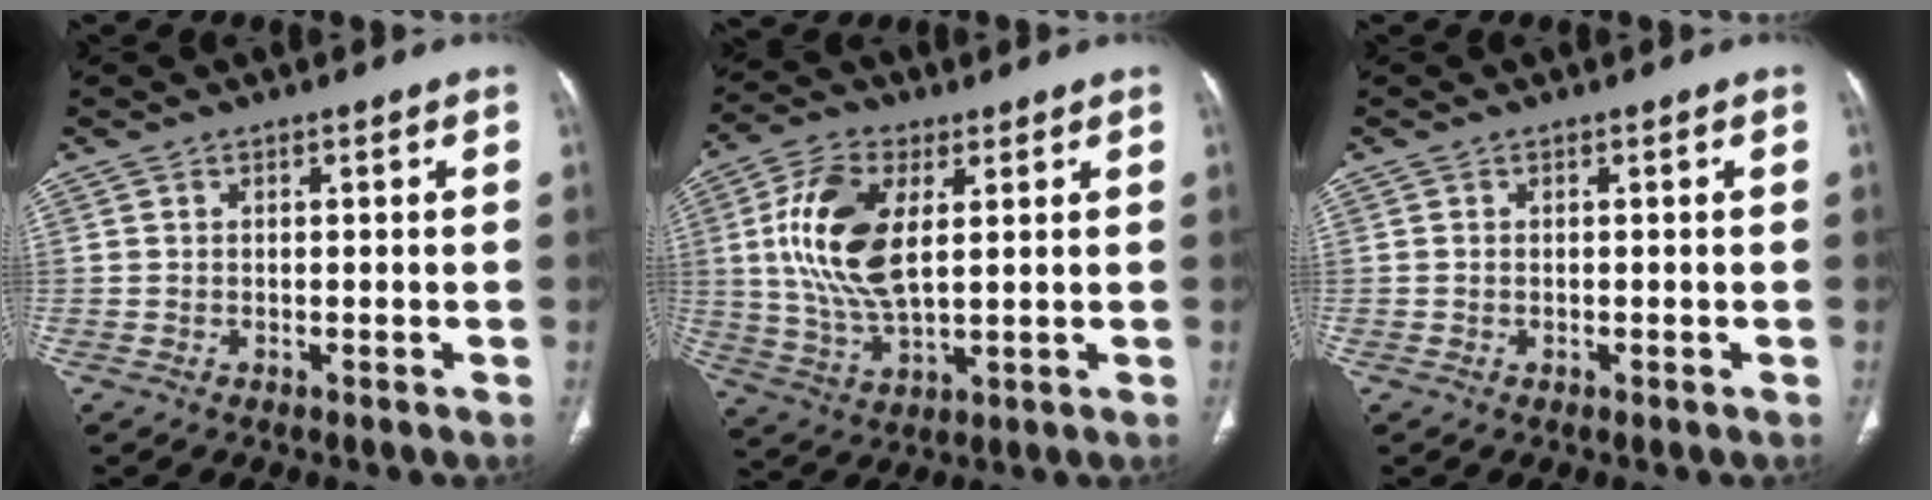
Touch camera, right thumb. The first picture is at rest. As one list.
[{"total": 14.8, "force": [3.2, 7.4, 12.4], "torque": [-0.251, -0.007, 0.064]}, {"total": 0.0}]